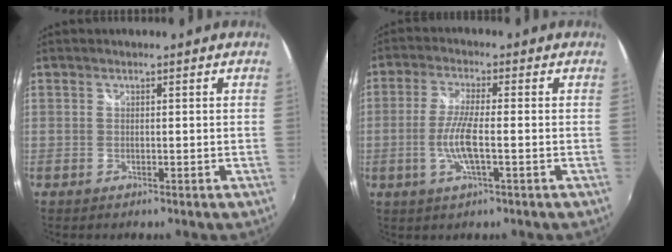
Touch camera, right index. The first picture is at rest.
{"total": 6.9, "force": [-1.6, 1.0, 6.6], "torque": [-0.137, -0.005, -0.033]}